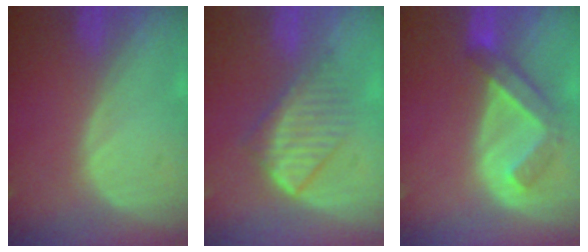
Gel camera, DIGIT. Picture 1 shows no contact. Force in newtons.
{"total": 6.9, "press": 6.0, "slide": 3.5}
{"total": 5.3, "press": 5.3, "slide": 0.2}